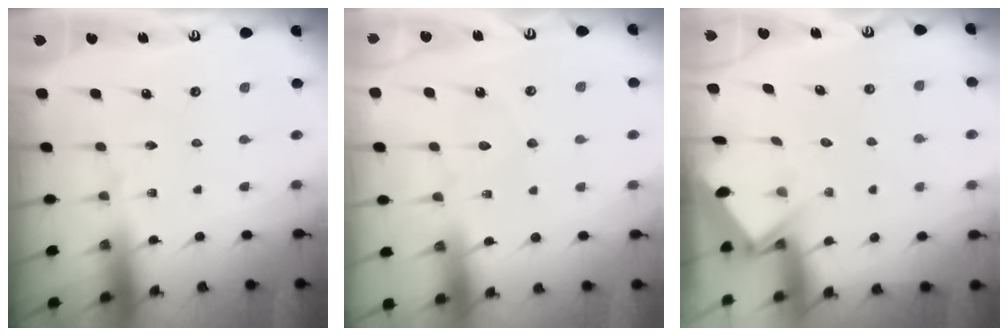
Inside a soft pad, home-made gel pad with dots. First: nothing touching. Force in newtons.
{"total": 4.0, "press": 4.0, "slide": 0.1}
{"total": 4.0, "press": 4.0, "slide": 0.4}